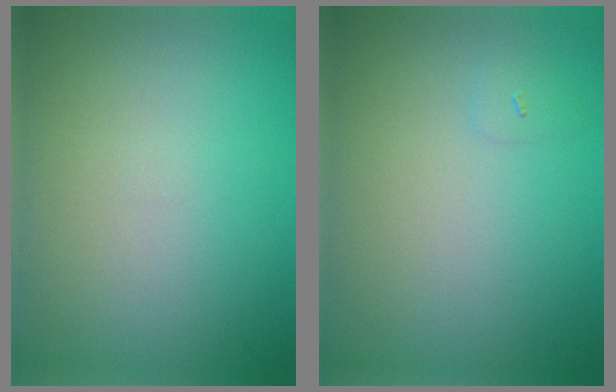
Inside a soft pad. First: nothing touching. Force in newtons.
{"total": 0.6, "press": 0.6, "slide": 0.1}